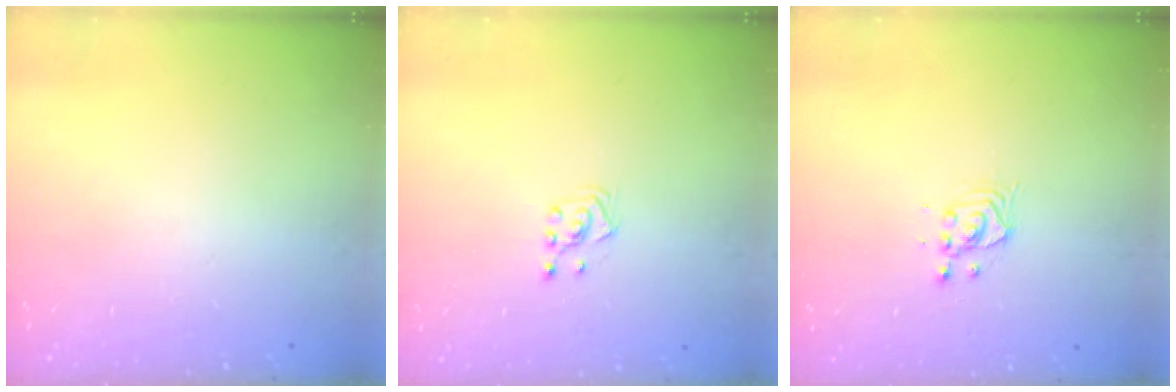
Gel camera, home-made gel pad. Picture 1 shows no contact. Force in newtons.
{"total": 3.1, "press": 3.0, "slide": 0.7}
{"total": 3.6, "press": 3.6, "slide": 0.3}